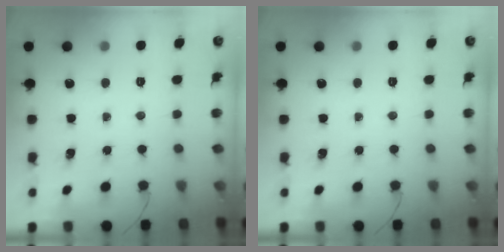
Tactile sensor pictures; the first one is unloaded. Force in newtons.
{"total": 0.0}